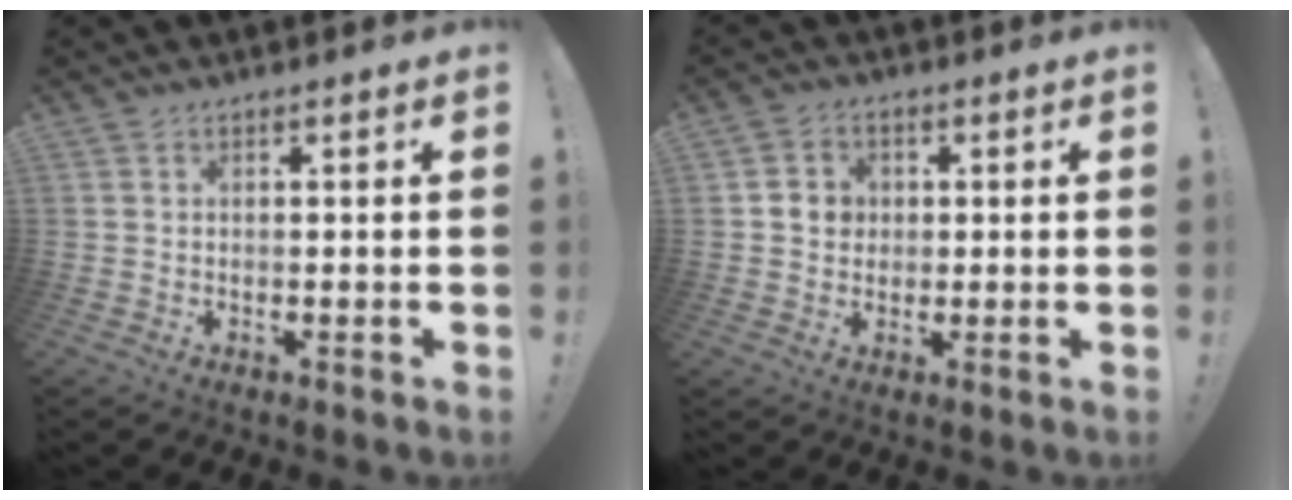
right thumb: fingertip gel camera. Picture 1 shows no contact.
{"total": 5.5, "force": [0.7, 5.2, 1.9], "torque": [-0.024, 0.004, 0.013]}